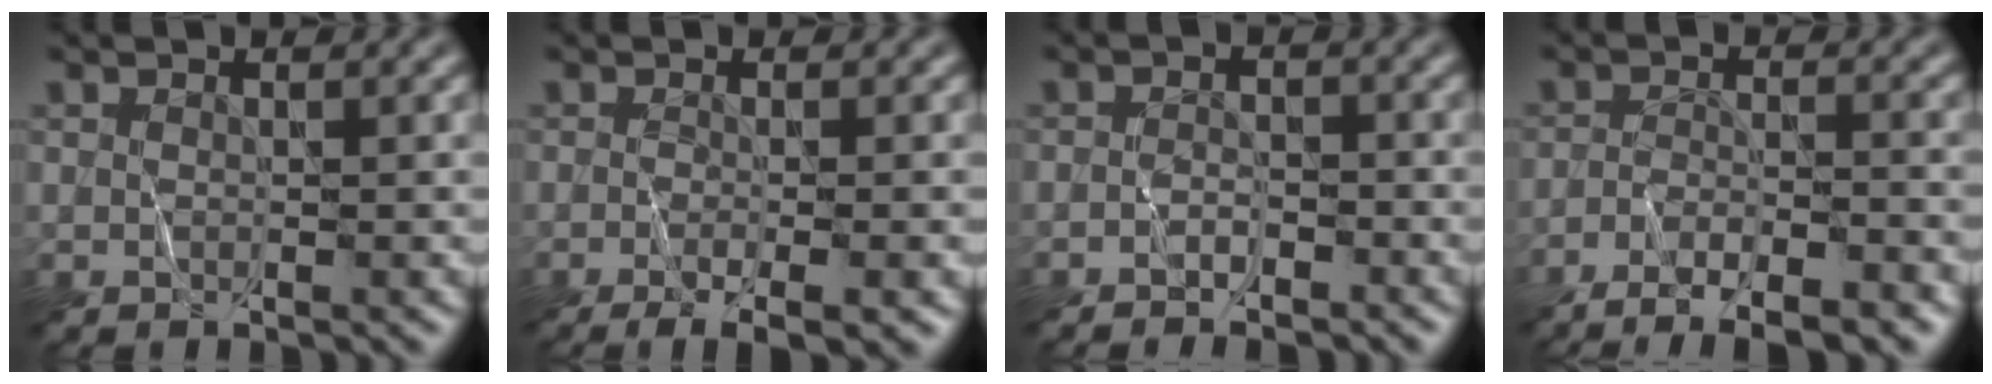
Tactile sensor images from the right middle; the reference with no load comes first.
{"total": 5.4, "force": [-2.5, 1.4, 4.5], "torque": [-0.054, -0.009, -0.032]}
{"total": 2.0, "force": [-1.8, 0.4, 0.6], "torque": [-0.003, 0.005, -0.033]}
{"total": 7.7, "force": [-5.9, 1.6, 4.7], "torque": [-0.073, -0.011, -0.094]}